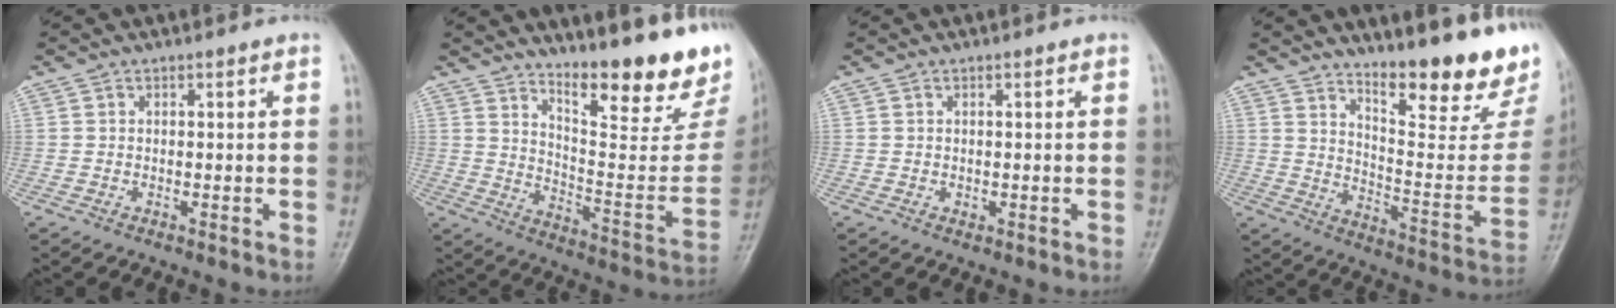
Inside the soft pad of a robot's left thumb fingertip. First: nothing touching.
{"total": 21.9, "force": [17.1, 4.6, 12.9], "torque": [-0.153, -0.135, 0.243]}
{"total": 0.6, "force": [0.2, 0.4, 0.4], "torque": [-0.001, -0.001, 0.003]}
{"total": 21.0, "force": [16.0, 4.8, 12.7], "torque": [-0.145, -0.125, 0.229]}